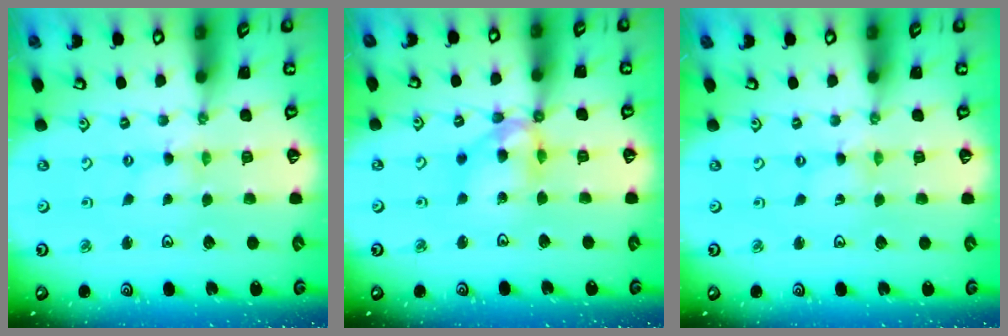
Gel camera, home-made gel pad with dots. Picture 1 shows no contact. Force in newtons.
{"total": 11.9, "press": 11.6, "slide": 2.6}
{"total": 0.0}